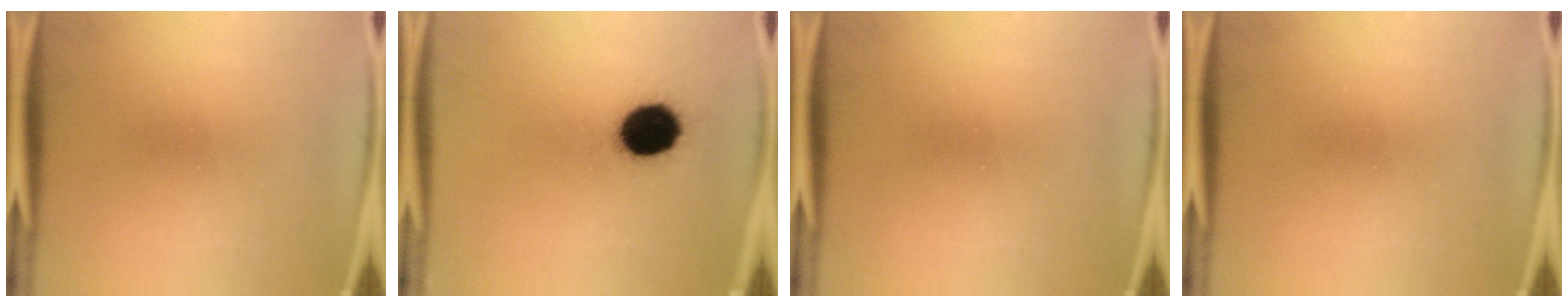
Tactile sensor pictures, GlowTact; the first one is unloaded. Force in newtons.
{"total": 12.4}
{"total": 0.0}
{"total": 0.0}